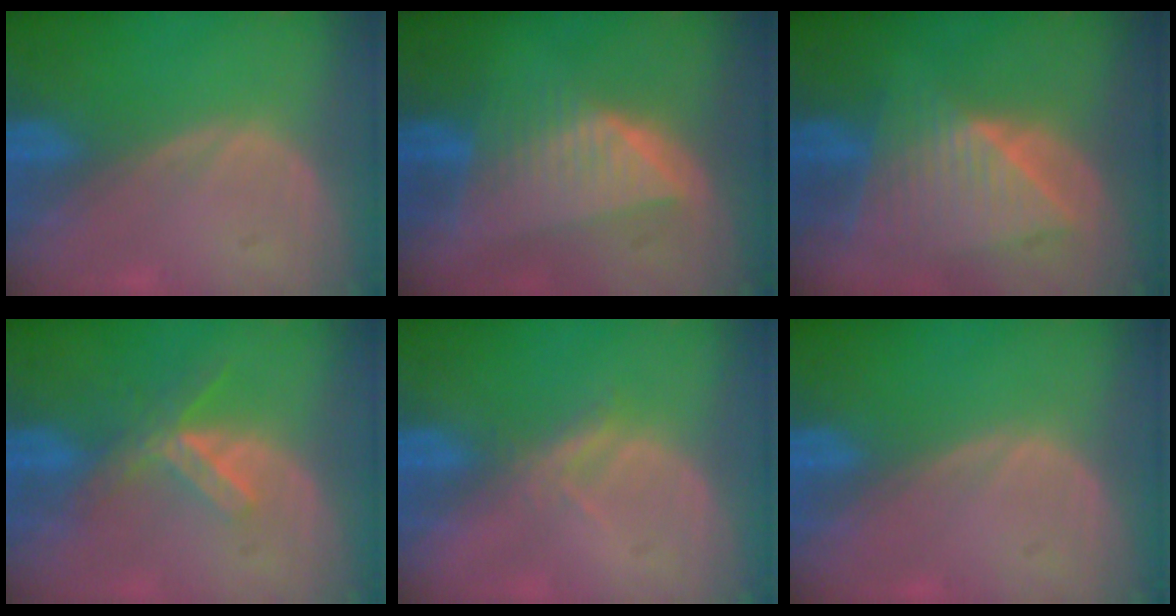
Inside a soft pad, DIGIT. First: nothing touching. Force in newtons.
{"total": 7.6, "press": 7.0, "slide": 3.0}
{"total": 9.0, "press": 8.0, "slide": 4.2}
{"total": 5.2, "press": 5.0, "slide": 1.7}
{"total": 2.1, "press": 1.9, "slide": 0.9}
{"total": 0.0}